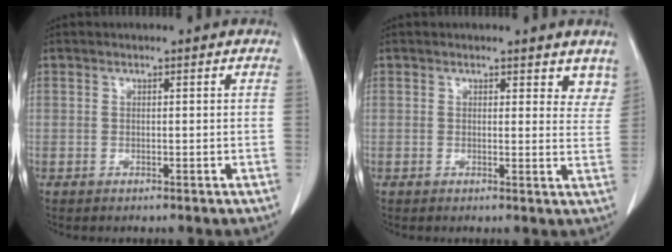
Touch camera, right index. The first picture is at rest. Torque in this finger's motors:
{"motor_torque": [-0.16, 0.09, 0.03, -0.01]}